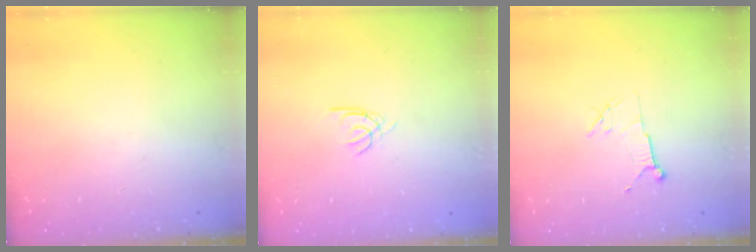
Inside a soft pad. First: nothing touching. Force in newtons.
{"total": 2.2, "press": 2.2, "slide": 0.2}
{"total": 5.5, "press": 5.4, "slide": 0.8}